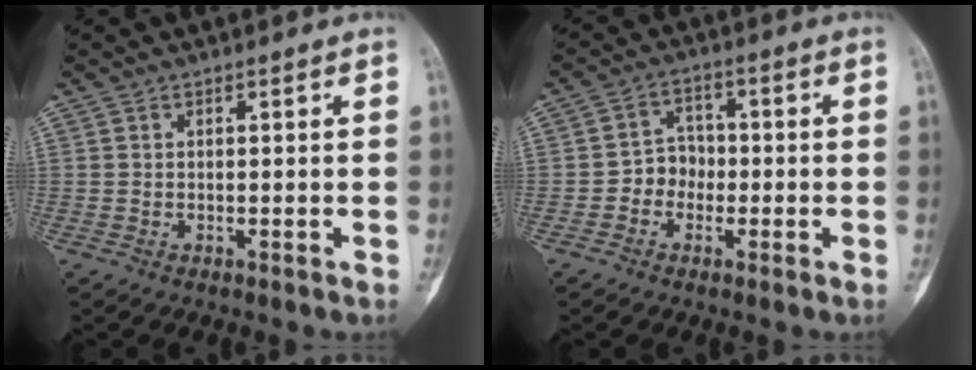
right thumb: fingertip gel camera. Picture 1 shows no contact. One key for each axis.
{"total": 5.0, "fx": -1.4, "fy": 4.4, "fz": 2.0, "tx": -0.004, "ty": 0.020, "tz": -0.036}